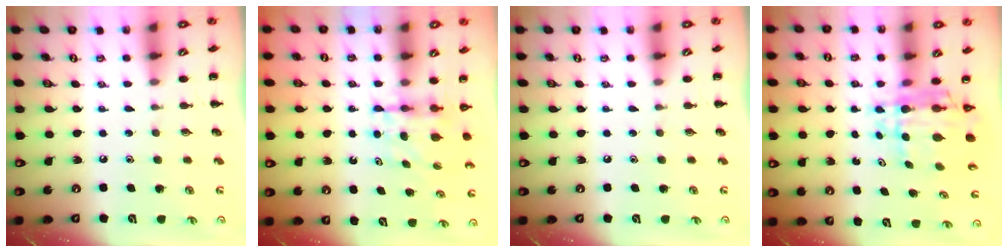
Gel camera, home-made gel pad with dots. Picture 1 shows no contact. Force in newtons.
{"total": 4.8, "press": 4.8, "slide": 0.3}
{"total": 0.0}
{"total": 7.1, "press": 6.5, "slide": 2.9}